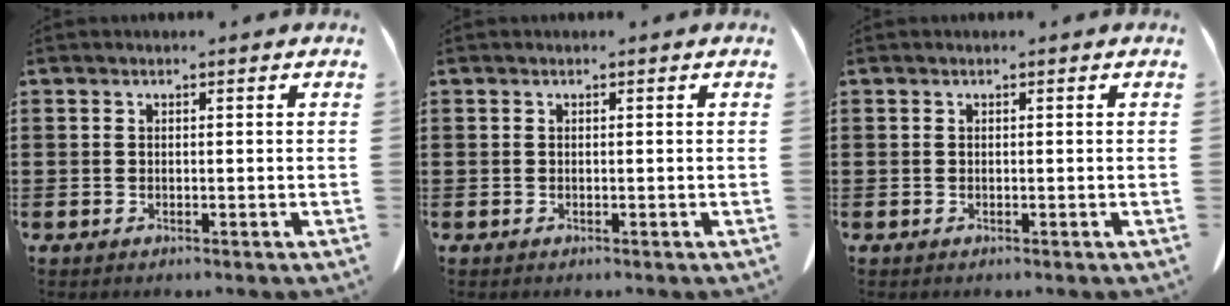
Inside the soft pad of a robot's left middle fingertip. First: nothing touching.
{"total": 0.0}
{"total": 0.0}